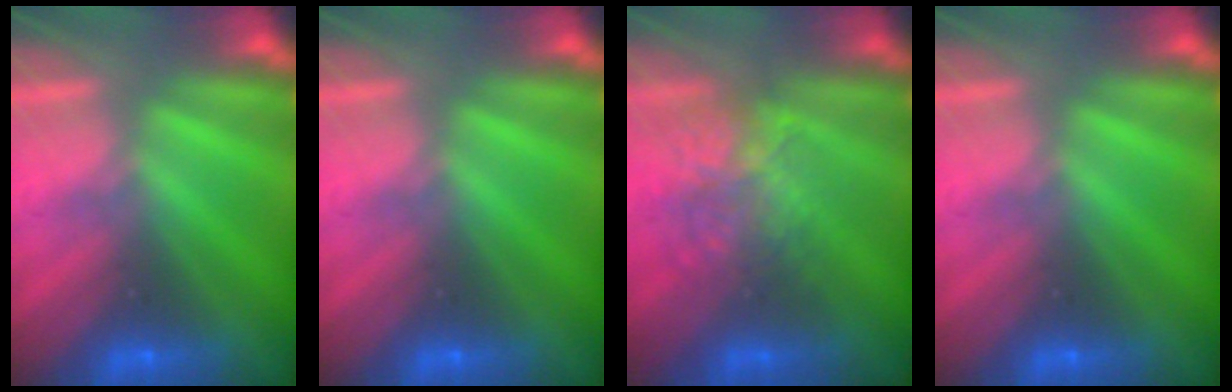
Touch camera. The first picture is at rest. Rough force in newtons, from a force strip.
{"total": 0.0}
{"total": 2.3}
{"total": 0.0}